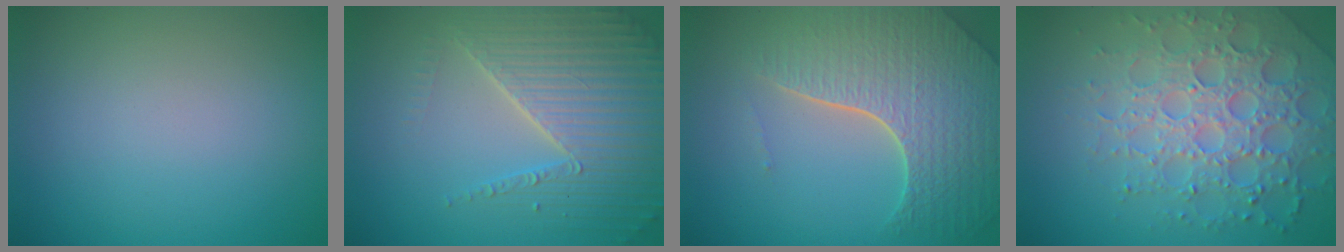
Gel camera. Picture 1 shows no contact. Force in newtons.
{"total": 4.9, "press": 4.8, "slide": 1.2}
{"total": 8.1, "press": 5.7, "slide": 5.7}
{"total": 6.9, "press": 6.7, "slide": 1.6}